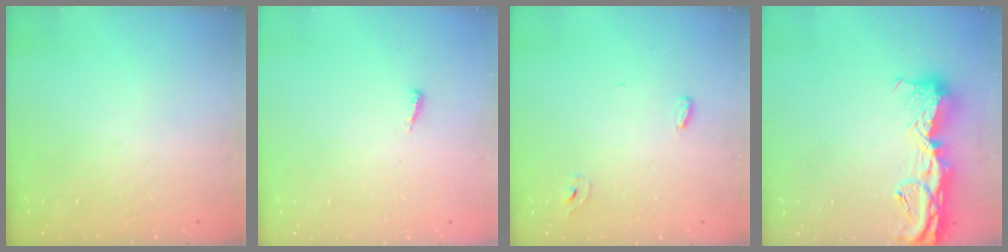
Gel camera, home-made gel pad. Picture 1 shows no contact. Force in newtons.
{"total": 2.9, "press": 2.9, "slide": 0.4}
{"total": 3.4, "press": 3.1, "slide": 1.3}
{"total": 15.2, "press": 15.2, "slide": 1.3}